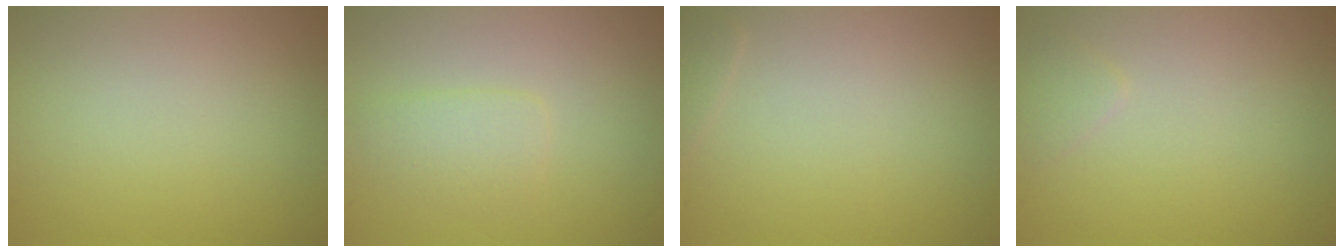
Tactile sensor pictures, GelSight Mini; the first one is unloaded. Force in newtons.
{"total": 1.6, "press": 1.6, "slide": 0.0}
{"total": 0.7, "press": 0.7, "slide": 0.1}
{"total": 0.8, "press": 0.8, "slide": 0.1}